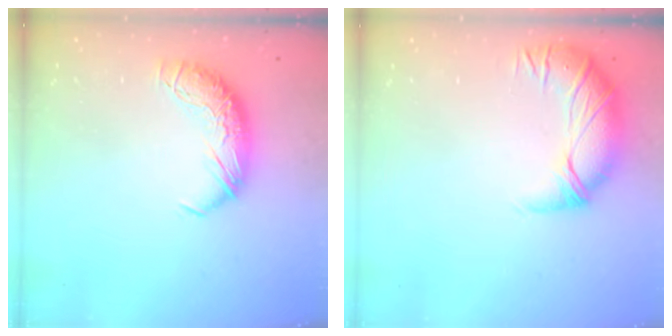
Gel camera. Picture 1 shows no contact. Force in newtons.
{"total": 3.6, "press": 2.8, "slide": 2.2}